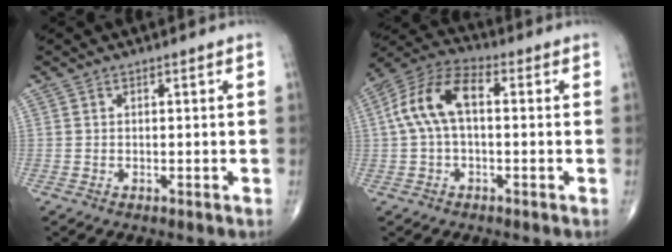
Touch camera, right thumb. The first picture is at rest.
{"total": 10.9, "force": [0.8, 5.7, 9.3], "torque": [-0.190, 0.038, 0.007]}